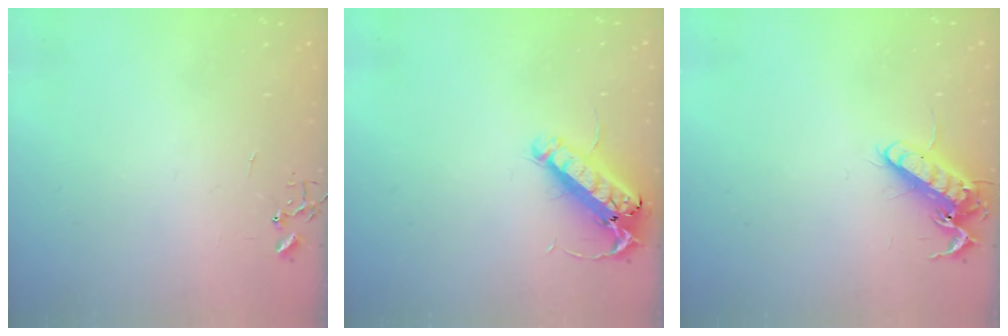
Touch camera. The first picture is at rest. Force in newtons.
{"total": 14.7, "press": 14.4, "slide": 2.7}
{"total": 13.5, "press": 13.3, "slide": 1.9}